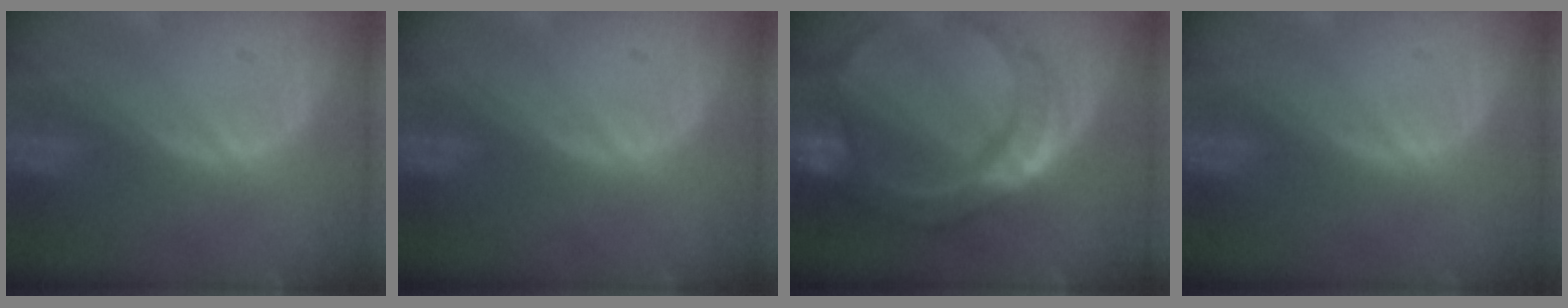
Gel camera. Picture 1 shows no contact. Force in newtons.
{"total": 0.0}
{"total": 10.8, "press": 10.7, "slide": 1.1}
{"total": 0.0}